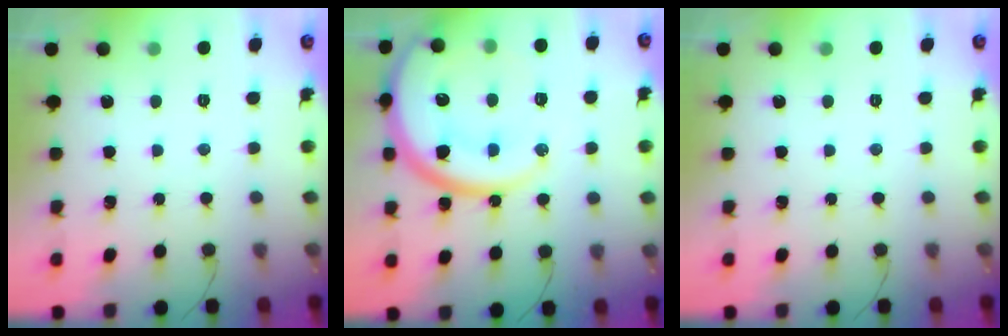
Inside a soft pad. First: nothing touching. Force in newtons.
{"total": 24.3, "press": 24.2, "slide": 2.4}
{"total": 0.0}